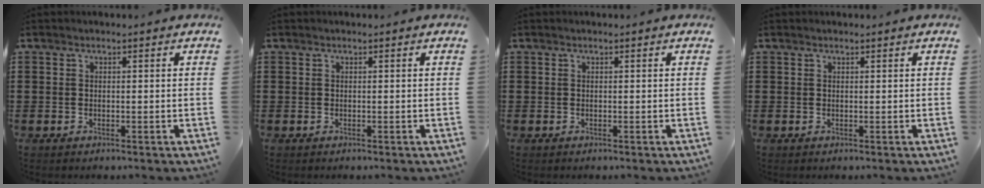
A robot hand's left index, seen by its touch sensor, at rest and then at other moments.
{"total": 0.0}
{"total": 0.0}
{"total": 0.0}